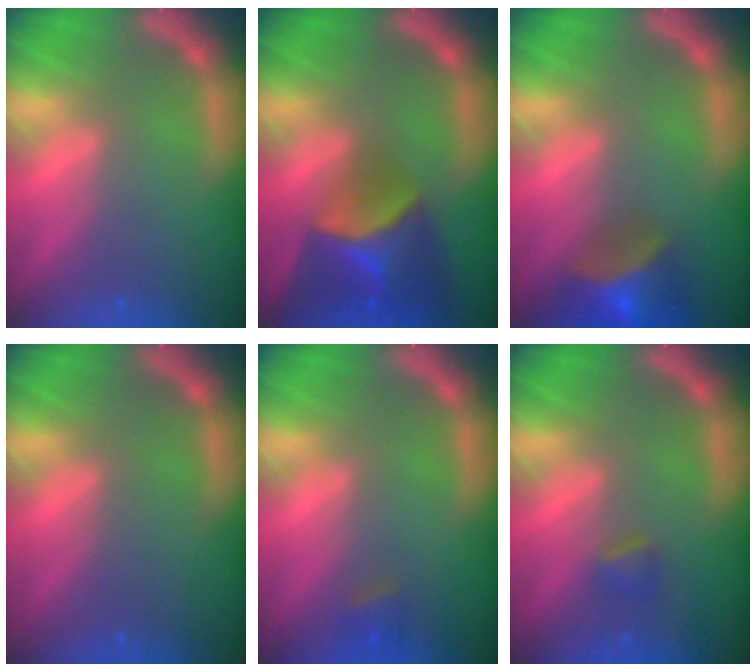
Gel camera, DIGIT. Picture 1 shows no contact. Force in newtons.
{"total": 8.4}
{"total": 7.0}
{"total": 0.0}
{"total": 1.4}
{"total": 1.4}